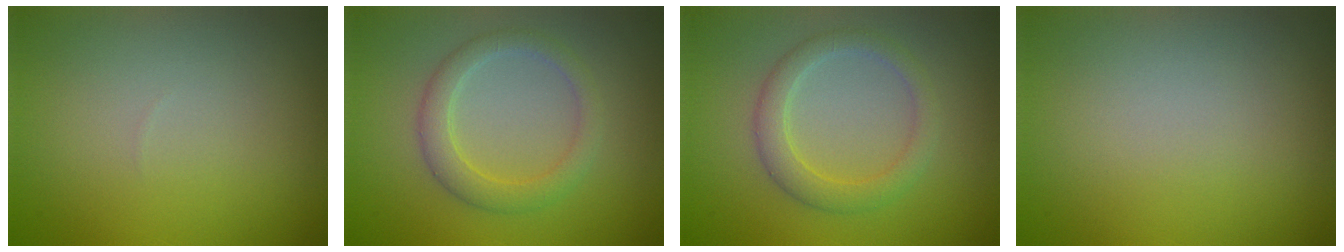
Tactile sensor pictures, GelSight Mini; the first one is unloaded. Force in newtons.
{"total": 2.8, "press": 2.8, "slide": 0.1}
{"total": 2.8, "press": 2.8, "slide": 0.1}
{"total": 0.0}